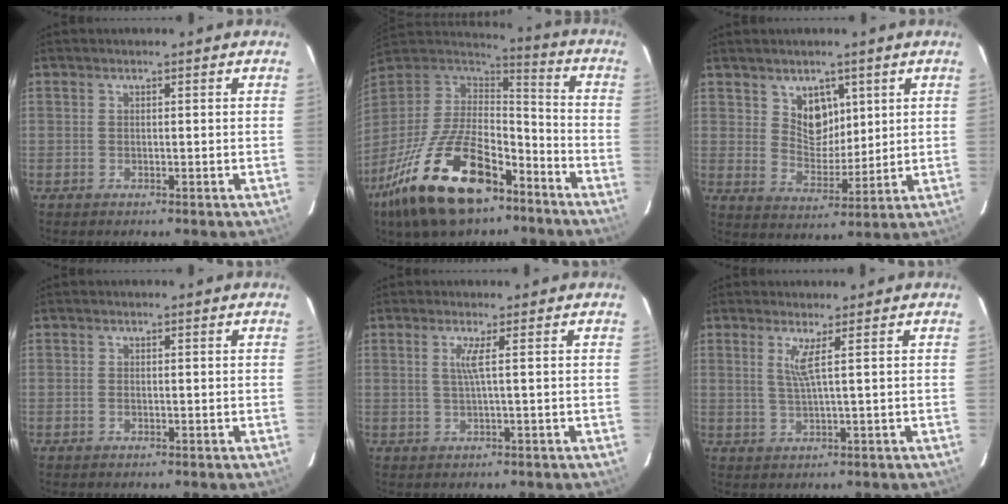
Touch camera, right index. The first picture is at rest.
{"total": 26.8, "force": [-15.8, 12.3, 17.9], "torque": [-0.359, -0.025, -0.263]}
{"total": 6.8, "force": [3.5, 4.9, 3.2], "torque": [-0.045, -0.003, 0.068]}
{"total": 0.5, "force": [-0.2, 0.3, 0.3], "torque": [-0.005, 0.000, -0.004]}
{"total": 2.2, "force": [0.4, -0.9, 2.0], "torque": [-0.029, -0.002, 0.011]}
{"total": 2.9, "force": [1.1, -0.9, 2.5], "torque": [-0.043, -0.009, 0.020]}